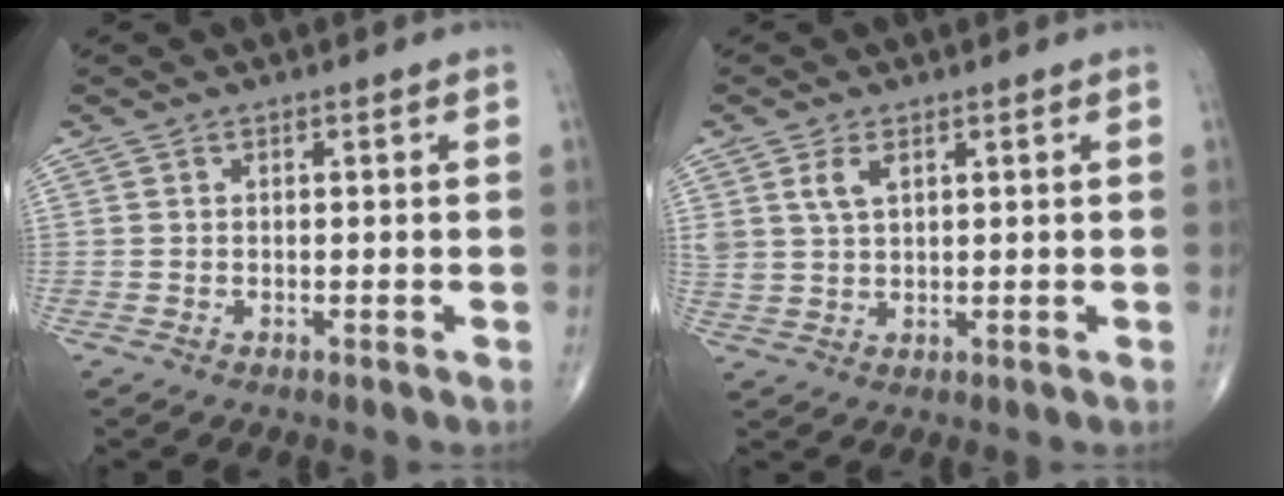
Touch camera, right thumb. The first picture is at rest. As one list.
[{"total": 4.0, "force": [1.8, 2.1, 2.8], "torque": [-0.056, -0.006, 0.042]}]